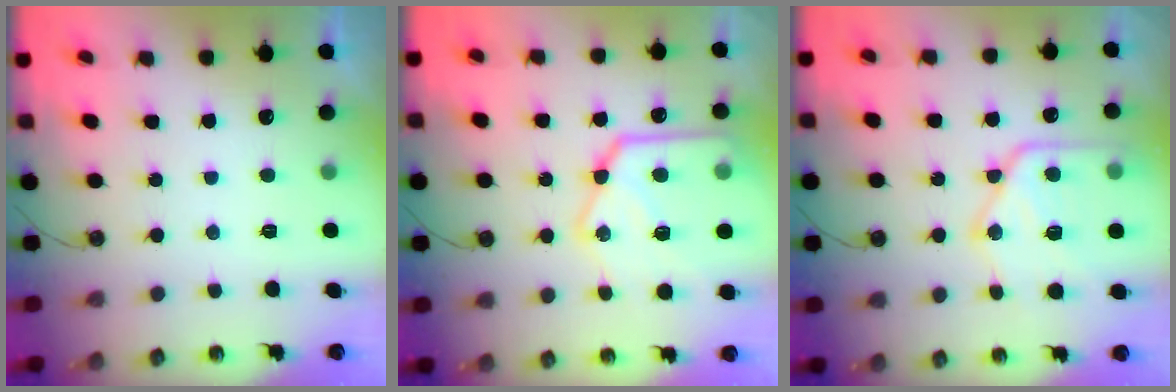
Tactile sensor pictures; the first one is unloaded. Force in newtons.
{"total": 21.7, "press": 21.6, "slide": 2.4}
{"total": 17.6, "press": 17.6, "slide": 1.7}